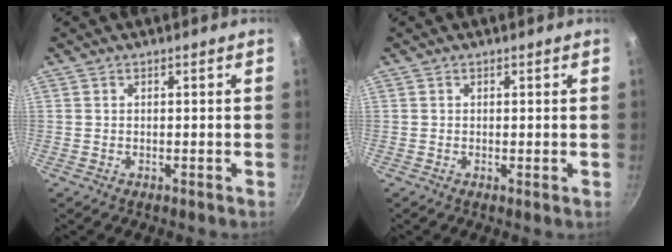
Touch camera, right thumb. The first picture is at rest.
{"total": 0.6, "force": [0.0, 0.1, 0.6], "torque": [-0.012, -0.004, -0.002]}